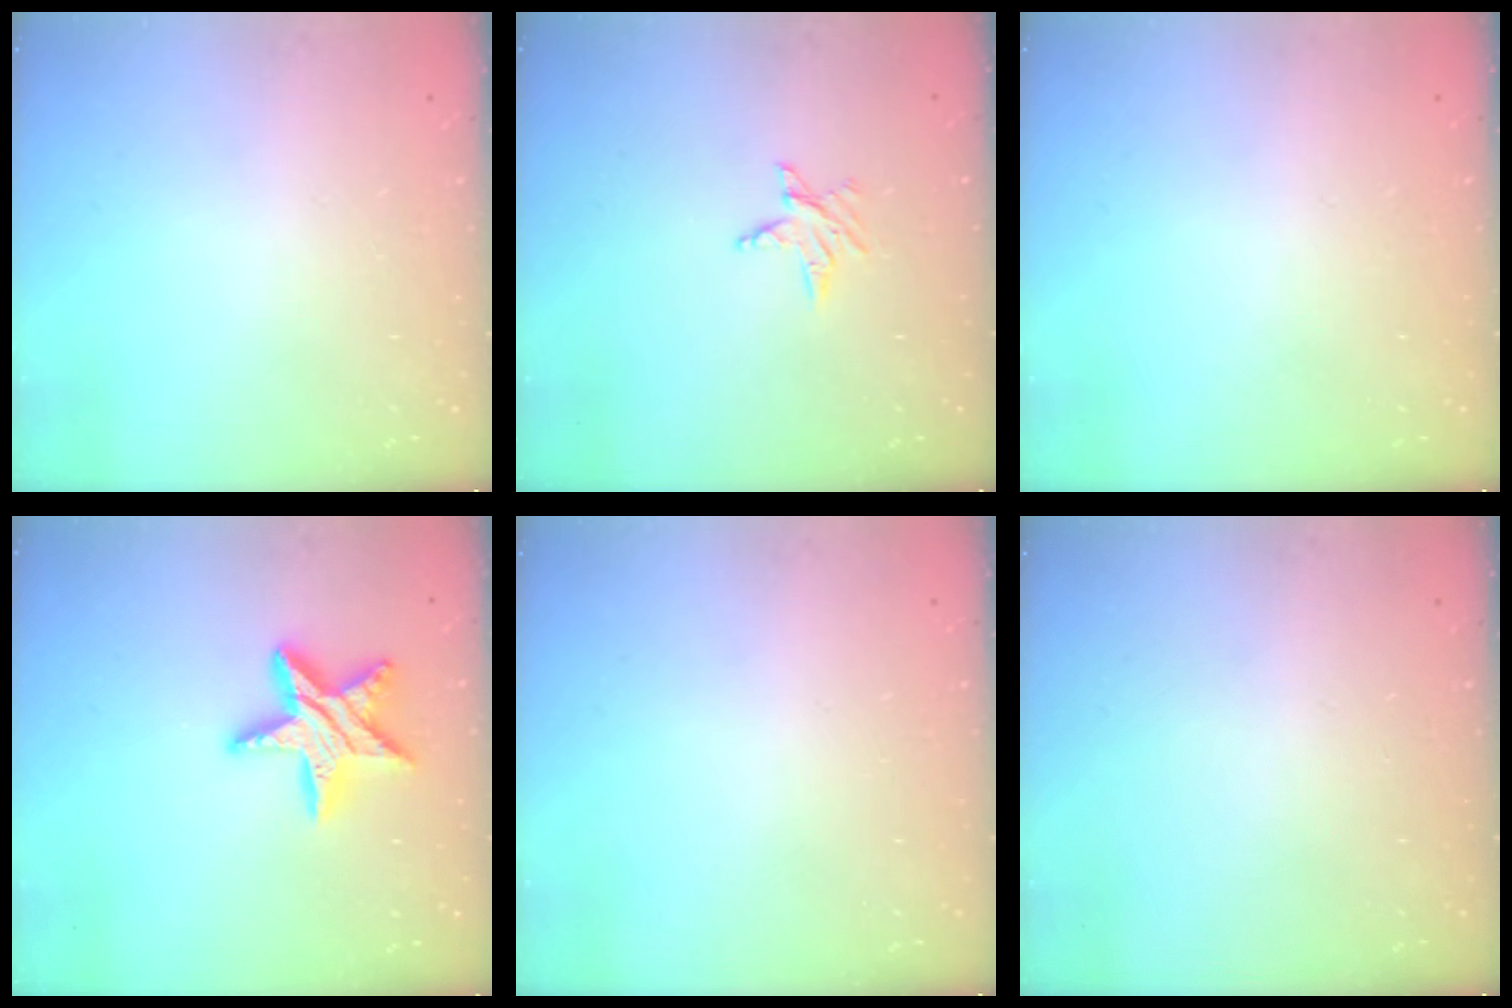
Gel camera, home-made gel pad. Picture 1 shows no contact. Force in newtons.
{"total": 3.6, "press": 3.6, "slide": 0.5}
{"total": 0.0}
{"total": 13.2, "press": 13.2, "slide": 0.6}
{"total": 0.0}
{"total": 0.0}